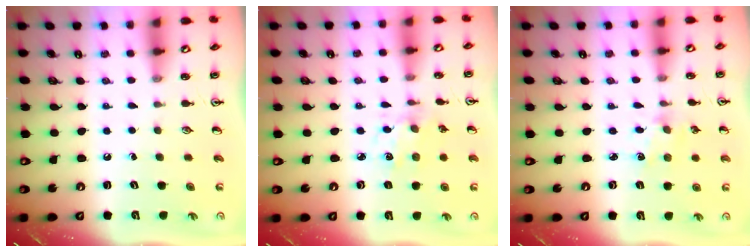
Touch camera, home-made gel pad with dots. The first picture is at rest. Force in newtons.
{"total": 2.7, "press": 2.6, "slide": 0.8}
{"total": 1.8, "press": 1.8, "slide": 0.3}